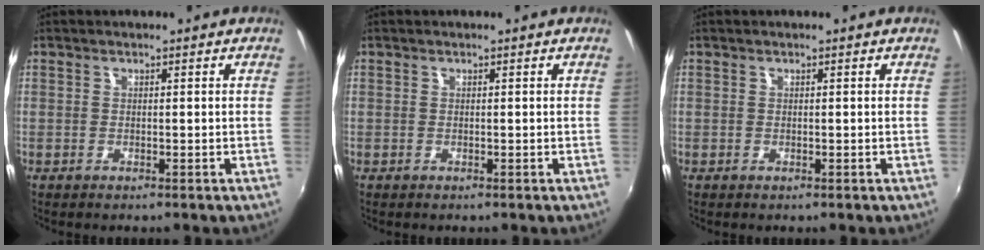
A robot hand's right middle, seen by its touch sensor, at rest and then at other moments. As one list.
[{"total": 0.0}, {"total": 0.0}]